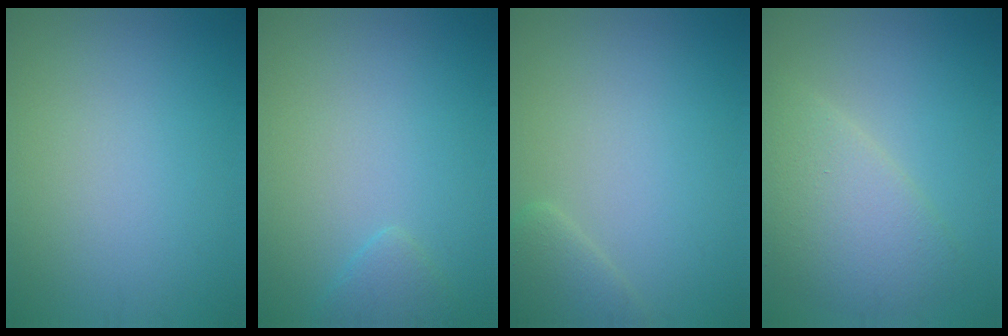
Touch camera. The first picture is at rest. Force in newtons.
{"total": 1.4, "press": 1.4, "slide": 0.2}
{"total": 2.0, "press": 2.0, "slide": 0.2}
{"total": 4.9, "press": 4.9, "slide": 0.2}